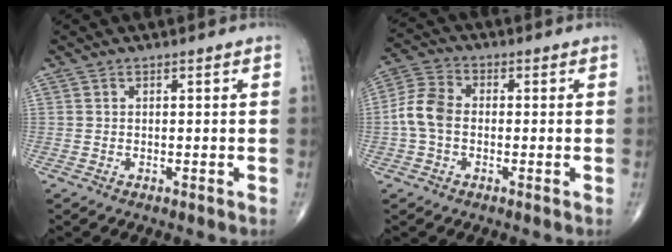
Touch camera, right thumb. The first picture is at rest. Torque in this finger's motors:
{"motor_torque": [-0.21, 0.37, 0.81, -0.17, 0.09]}